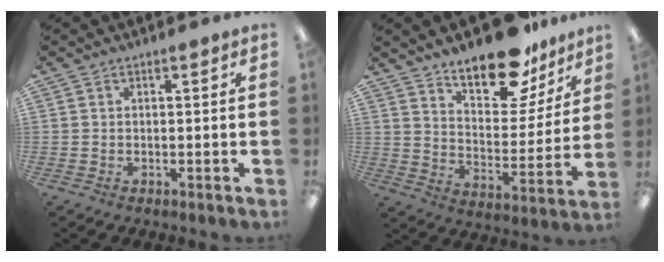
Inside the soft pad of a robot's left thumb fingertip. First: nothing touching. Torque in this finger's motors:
{"motor_torque": [0.39, 0.32, 0.06, -0.45, 0.05]}